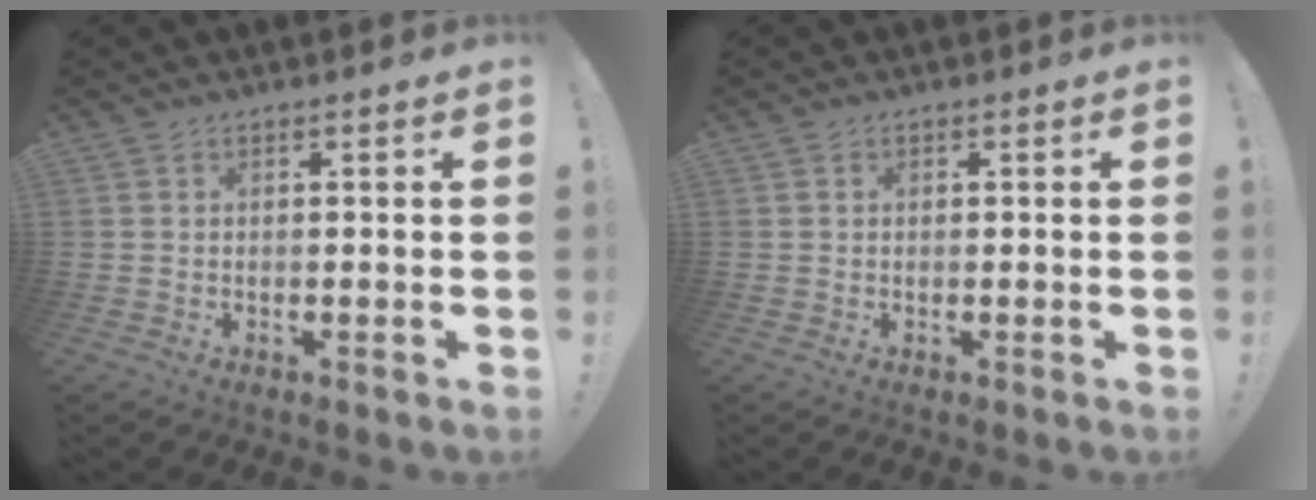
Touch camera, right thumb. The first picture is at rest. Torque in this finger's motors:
{"motor_torque": [-0.05, -0.02, -0.24, 0.13, 0.05]}